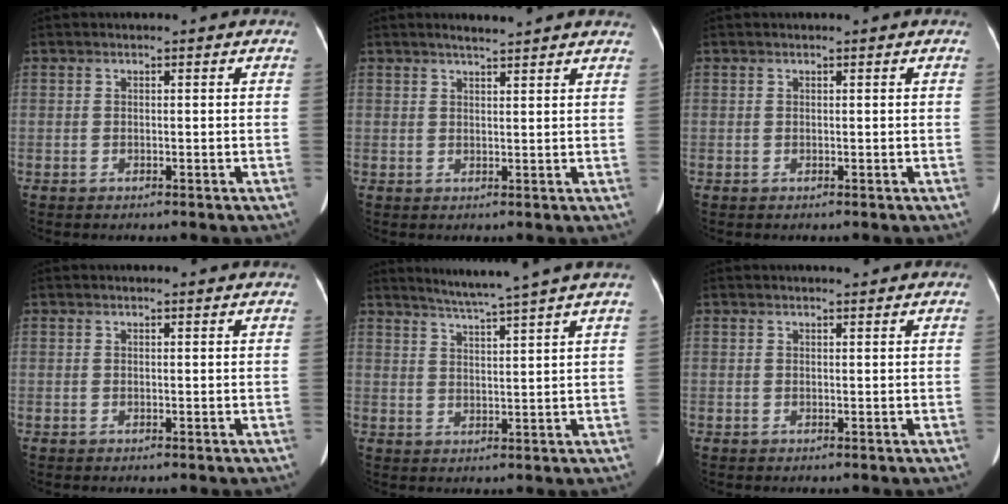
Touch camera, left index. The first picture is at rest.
{"total": 5.6, "force": [5.0, 0.1, 2.5], "torque": [-0.041, 0.019, 0.061]}
{"total": 0.0}
{"total": 2.1, "force": [2.0, 0.2, 0.6], "torque": [-0.010, 0.009, 0.018]}
{"total": 7.6, "force": [6.5, -2.0, 3.4], "torque": [-0.057, 0.001, 0.099]}
{"total": 2.2, "force": [1.9, 0.4, 1.0], "torque": [-0.010, 0.013, 0.025]}